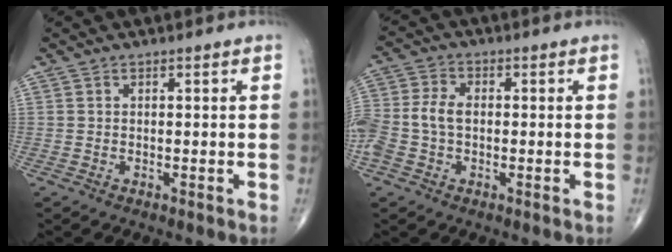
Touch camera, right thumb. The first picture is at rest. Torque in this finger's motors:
{"motor_torque": [0.18, 0.16, 0.62, 0.30, 0.20]}